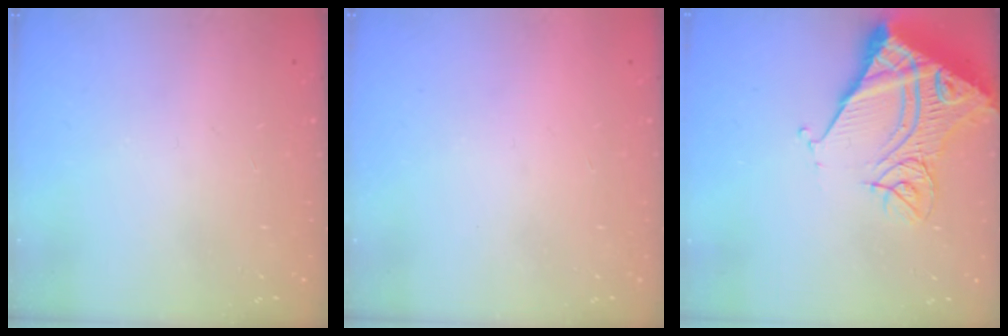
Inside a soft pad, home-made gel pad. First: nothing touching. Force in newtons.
{"total": 1.5, "press": 1.5, "slide": 0.1}
{"total": 17.3, "press": 17.2, "slide": 2.1}